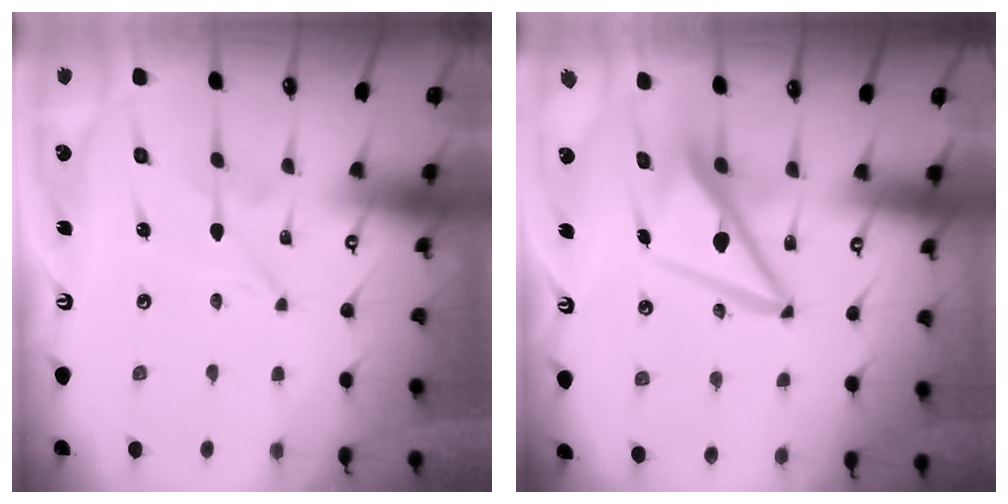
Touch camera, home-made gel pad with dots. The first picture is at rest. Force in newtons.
{"total": 9.7, "press": 9.6, "slide": 1.6}